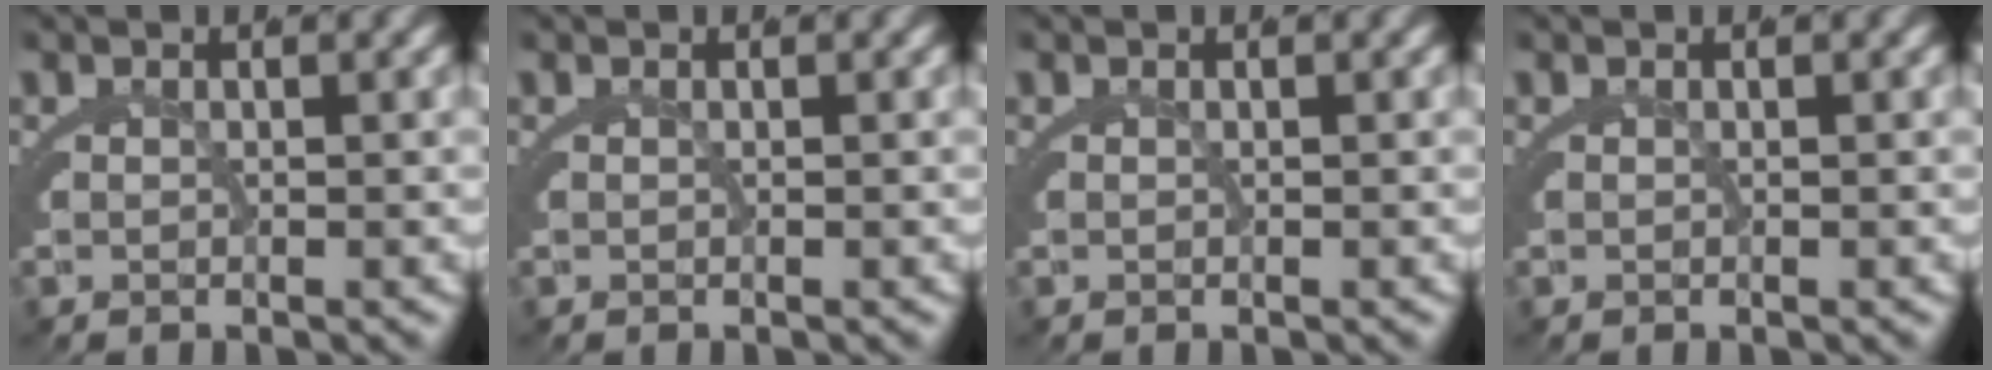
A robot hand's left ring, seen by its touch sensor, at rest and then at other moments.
{"total": 0.0}
{"total": 0.0}
{"total": 0.0}